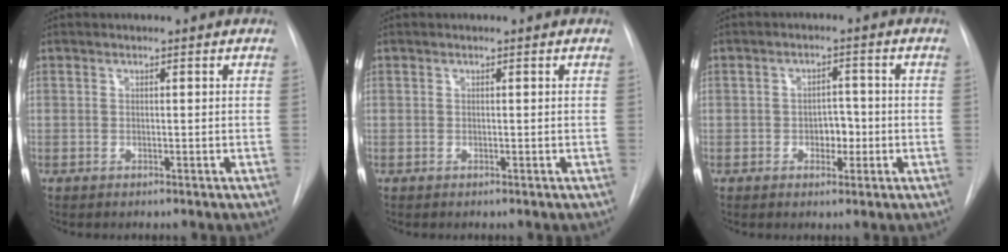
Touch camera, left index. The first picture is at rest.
{"total": 0.0}
{"total": 3.3, "force": [-1.2, 2.1, 2.3], "torque": [-0.025, 0.001, -0.015]}